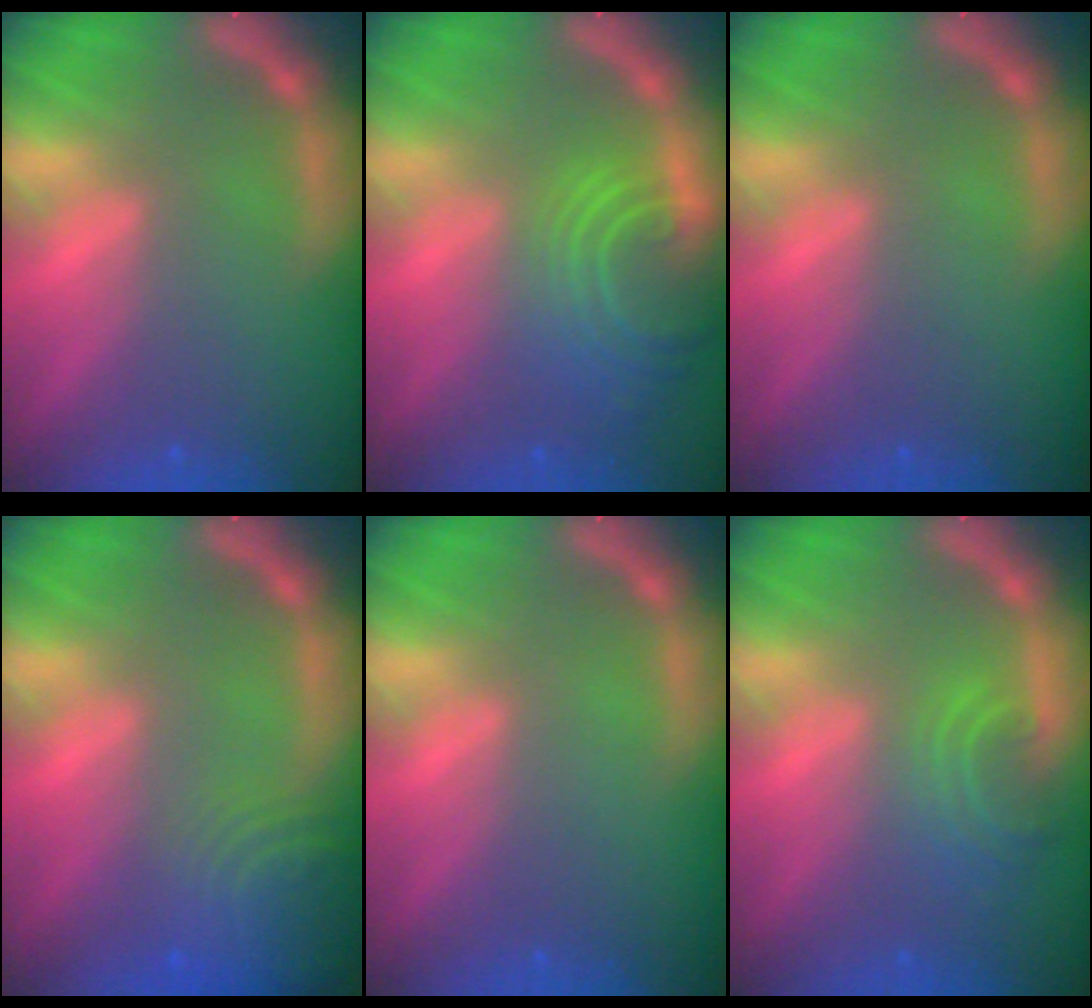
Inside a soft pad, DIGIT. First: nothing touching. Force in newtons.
{"total": 7.6}
{"total": 0.0}
{"total": 7.4}
{"total": 0.0}
{"total": 3.5}